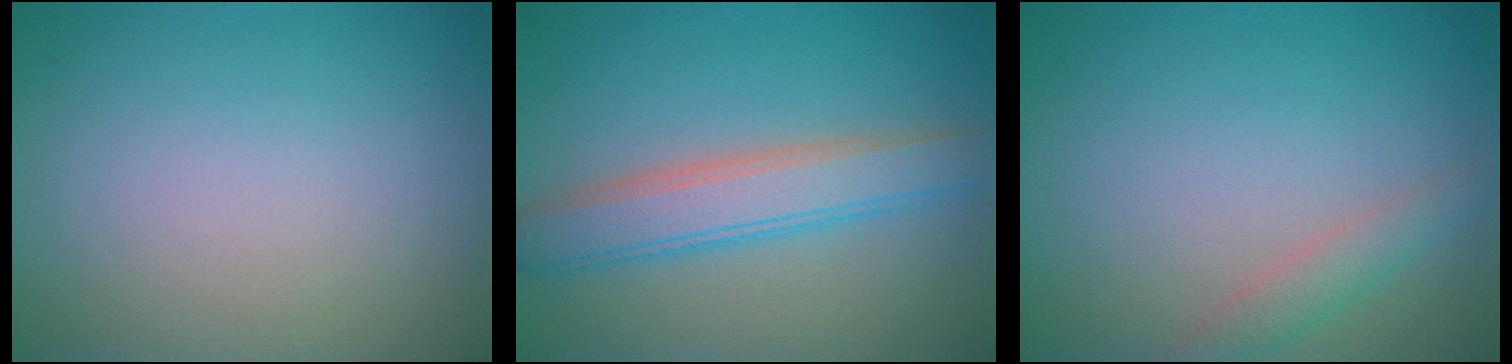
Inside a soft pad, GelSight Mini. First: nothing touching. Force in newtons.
{"total": 4.5, "press": 4.5, "slide": 0.1}
{"total": 1.9, "press": 1.9, "slide": 0.0}